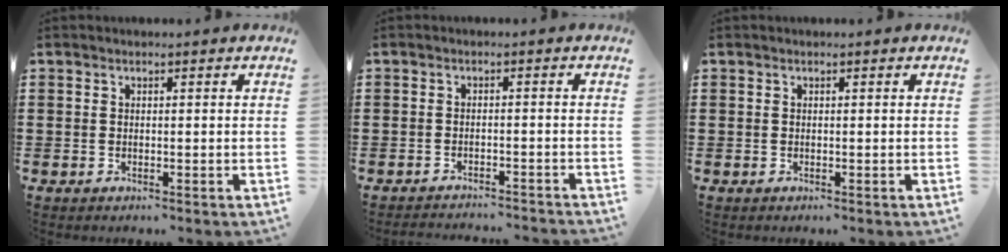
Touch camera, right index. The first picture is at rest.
{"total": 2.0, "force": [-2.0, -0.2, 0.2], "torque": [-0.007, 0.000, -0.042]}
{"total": 0.0}